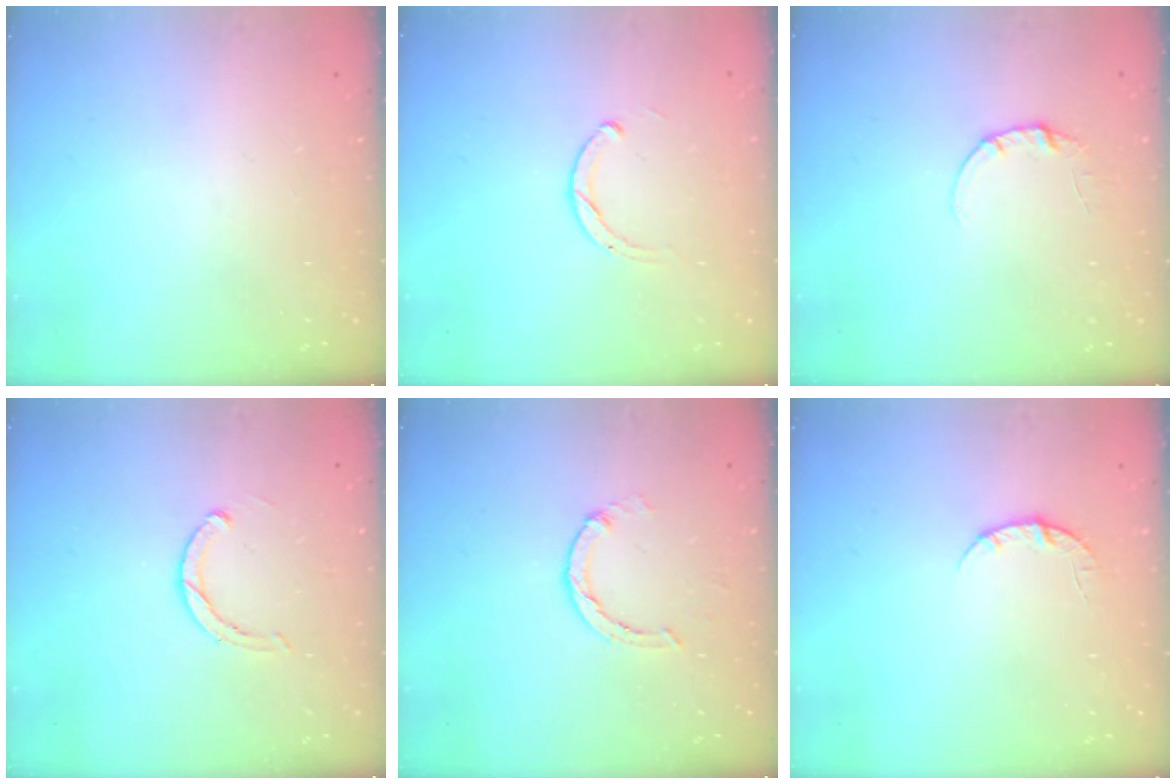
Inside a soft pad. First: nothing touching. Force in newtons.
{"total": 1.8, "press": 1.8, "slide": 0.2}
{"total": 3.3, "press": 3.3, "slide": 0.4}
{"total": 2.8, "press": 2.8, "slide": 0.2}
{"total": 1.8, "press": 1.8, "slide": 0.2}
{"total": 3.5, "press": 3.5, "slide": 0.4}